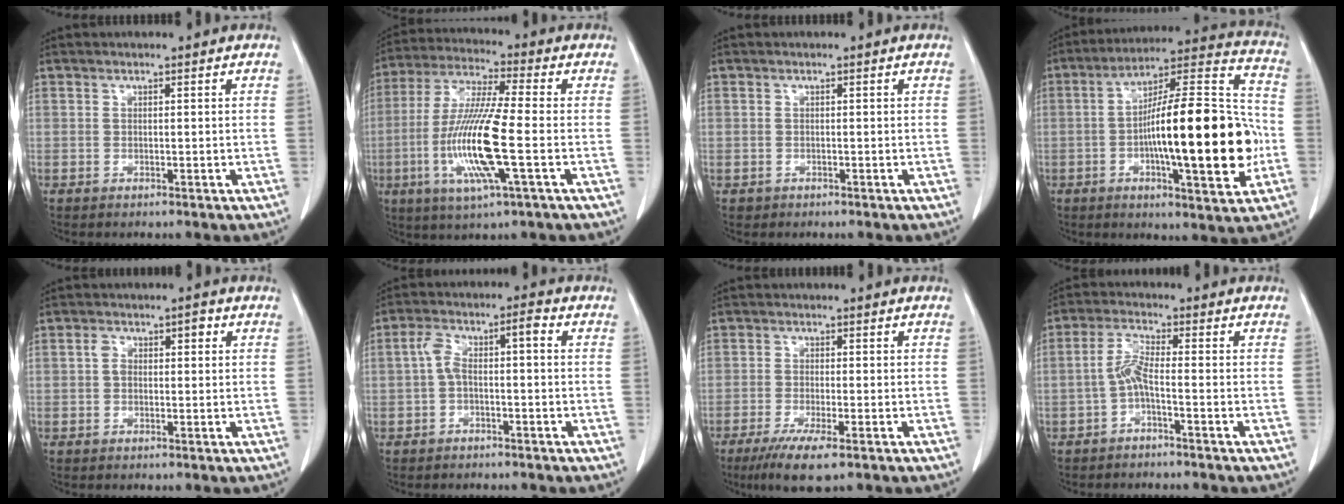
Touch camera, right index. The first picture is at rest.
{"total": 14.5, "force": [-3.2, 0.7, 14.2], "torque": [-0.293, -0.016, -0.067]}
{"total": 0.8, "force": [-0.3, 0.7, -0.1], "torque": [-0.005, 0.005, -0.001]}
{"total": 22.6, "force": [-3.5, 3.9, 22.0], "torque": [-0.327, 0.018, -0.052]}
{"total": 3.3, "force": [0.7, 2.0, 2.5], "torque": [-0.046, 0.024, 0.011]}
{"total": 5.5, "force": [-0.1, 1.7, 5.3], "torque": [-0.107, 0.038, -0.002]}
{"total": 6.3, "force": [-3.9, 0.7, 4.9], "torque": [-0.089, -0.017, -0.066]}
{"total": 3.8, "force": [-1.4, 0.3, 3.6], "torque": [-0.076, 0.008, -0.031]}